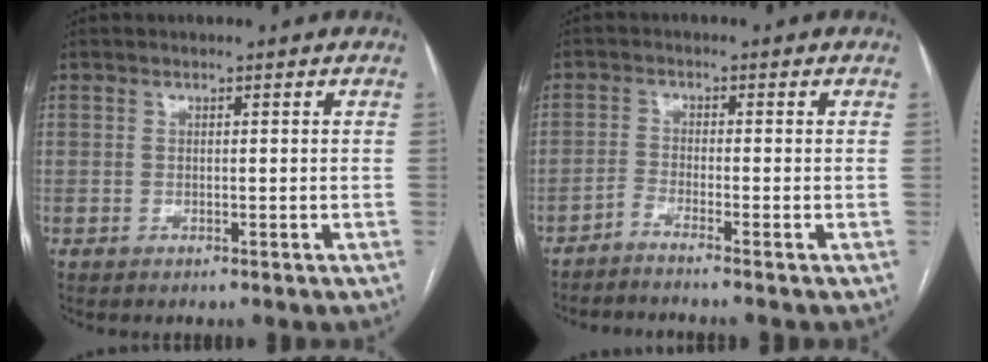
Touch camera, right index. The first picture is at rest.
{"total": 3.0, "force": [-2.6, -1.1, 1.0], "torque": [-0.023, 0.005, -0.049]}